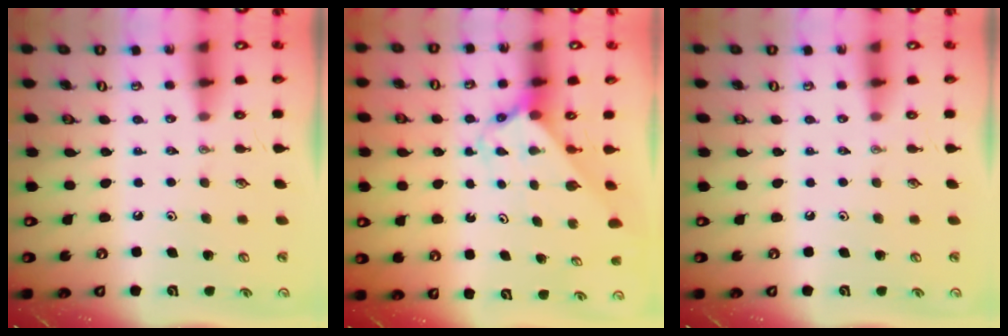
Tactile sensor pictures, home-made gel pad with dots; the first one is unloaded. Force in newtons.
{"total": 2.2, "press": 2.2, "slide": 0.1}
{"total": 0.0}